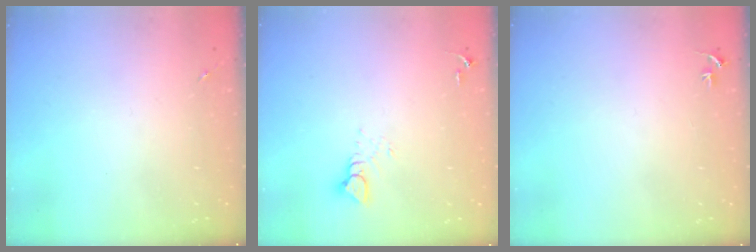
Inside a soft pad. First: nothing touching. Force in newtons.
{"total": 4.7, "press": 4.7, "slide": 0.4}
{"total": 2.3, "press": 2.3, "slide": 0.2}